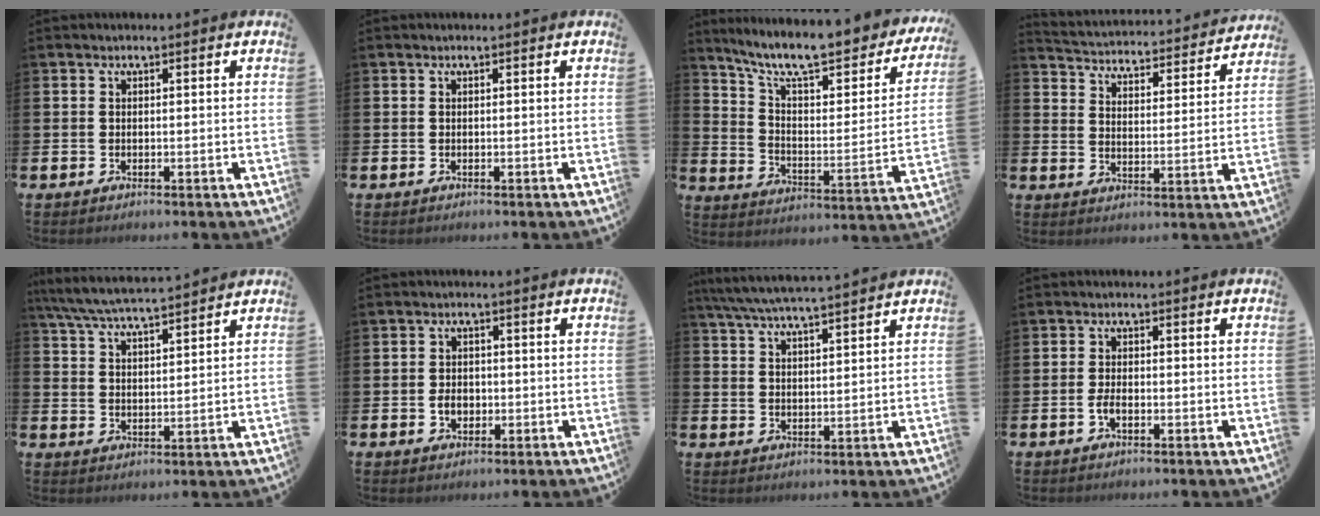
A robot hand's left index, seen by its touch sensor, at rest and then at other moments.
{"total": 0.0}
{"total": 10.7, "force": [8.8, 2.8, 5.5], "torque": [-0.127, -0.067, 0.145]}
{"total": 3.9, "force": [3.8, 0.7, 0.3], "torque": [-0.021, -0.043, 0.057]}
{"total": 6.4, "force": [6.1, 0.4, 1.9], "torque": [-0.059, -0.030, 0.110]}
{"total": 2.6, "force": [-0.6, 2.0, 1.5], "torque": [-0.017, -0.001, -0.018]}
{"total": 5.8, "force": [5.5, 0.1, 1.8], "torque": [-0.053, -0.024, 0.098]}
{"total": 1.9, "force": [-0.7, 0.9, 1.5], "torque": [-0.031, 0.003, -0.014]}